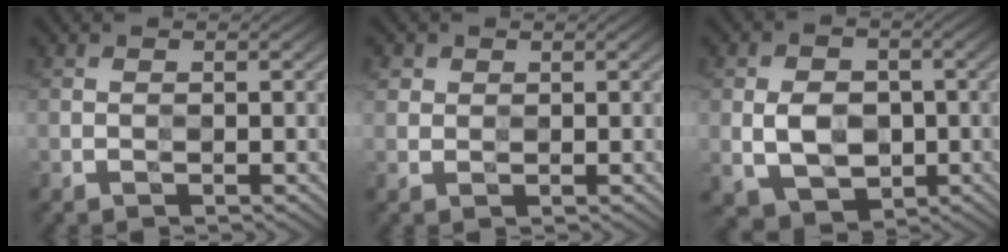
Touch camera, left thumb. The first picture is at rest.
{"total": 1.7, "force": [0.8, 1.4, 0.4], "torque": [-0.011, -0.001, 0.015]}
{"total": 6.8, "force": [-0.9, 5.1, 4.4], "torque": [-0.091, -0.010, -0.017]}